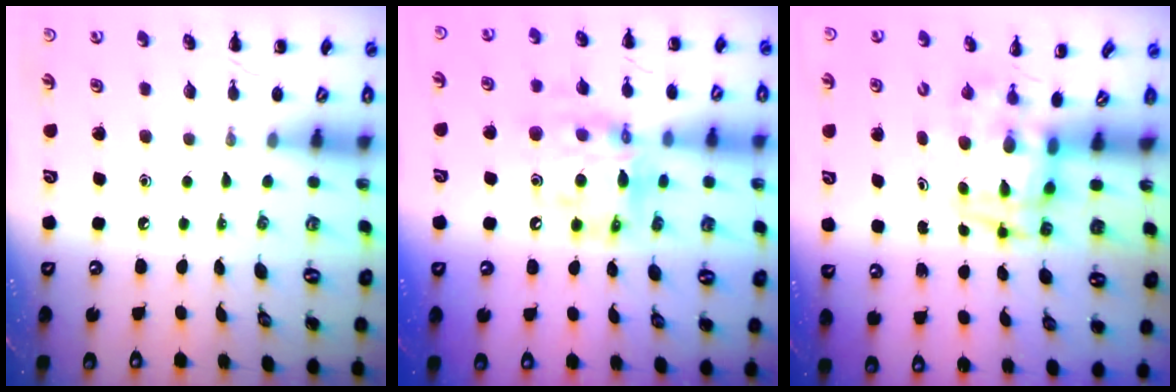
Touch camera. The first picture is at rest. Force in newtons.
{"total": 14.7, "press": 14.3, "slide": 3.7}
{"total": 3.6, "press": 3.5, "slide": 0.7}